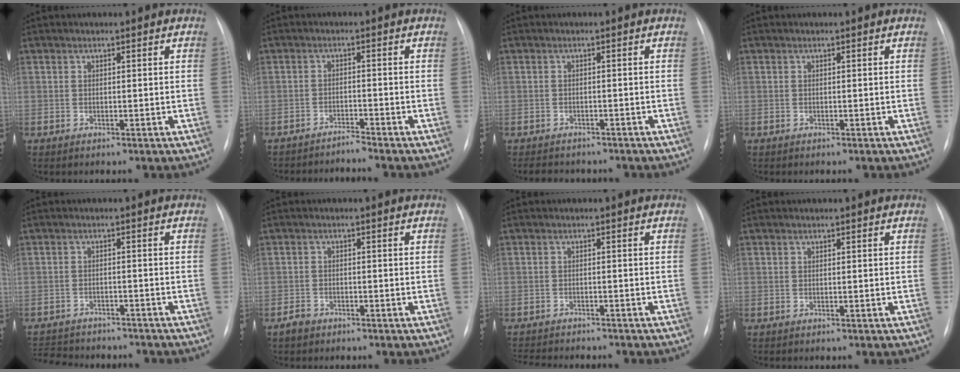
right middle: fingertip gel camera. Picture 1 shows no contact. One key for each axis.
{"total": 2.8, "fx": -2.6, "fy": -1.1, "fz": -0.5, "tx": 0.015, "ty": -0.011, "tz": -0.043}
{"total": 6.6, "fx": -5.8, "fy": 2.5, "fz": 2.0, "tx": -0.028, "ty": 0.001, "tz": -0.073}
{"total": 0.0}
{"total": 12.5, "fx": -11.2, "fy": 4.1, "fz": 3.8, "tx": -0.085, "ty": 0.004, "tz": -0.147}
{"total": 1.8, "fx": -1.4, "fy": 1.1, "fz": 0.4, "tx": -0.013, "ty": 0.001, "tz": -0.025}
{"total": 10.2, "fx": -9.3, "fy": 2.2, "fz": 3.6, "tx": -0.060, "ty": -0.006, "tz": -0.123}
{"total": 0.0}